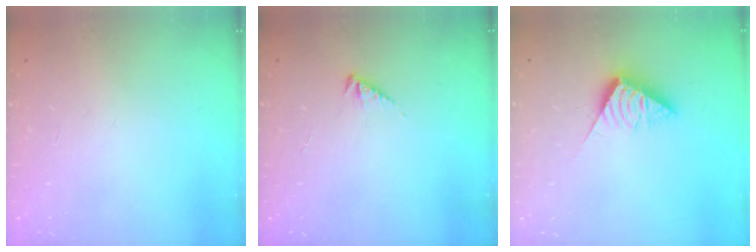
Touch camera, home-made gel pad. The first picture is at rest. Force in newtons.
{"total": 2.3, "press": 2.3, "slide": 0.5}
{"total": 7.5, "press": 7.5, "slide": 0.3}